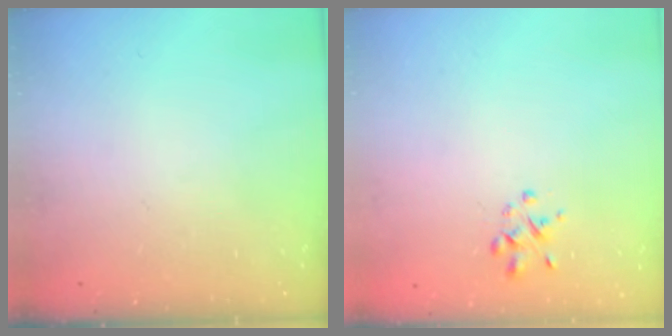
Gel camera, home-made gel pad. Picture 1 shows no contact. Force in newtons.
{"total": 1.8, "press": 1.8, "slide": 0.5}